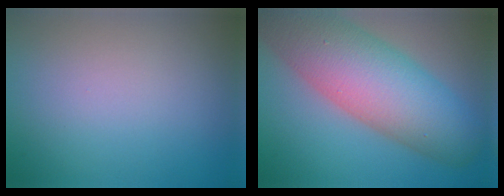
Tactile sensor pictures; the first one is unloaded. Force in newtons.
{"total": 11.7, "press": 11.7, "slide": 0.5}